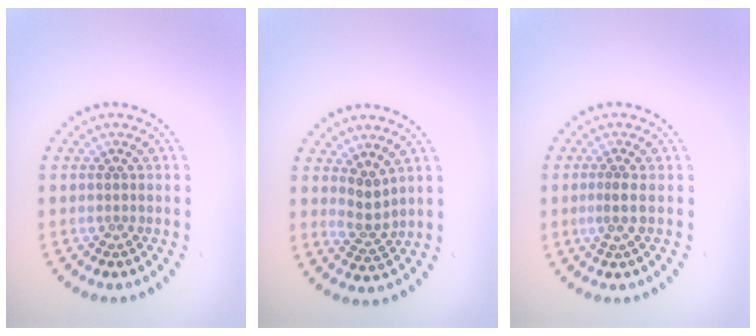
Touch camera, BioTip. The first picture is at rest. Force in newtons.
{"total": 2.1, "press": 1.7, "slide": 1.3}
{"total": 1.7, "press": 1.2, "slide": 1.2}